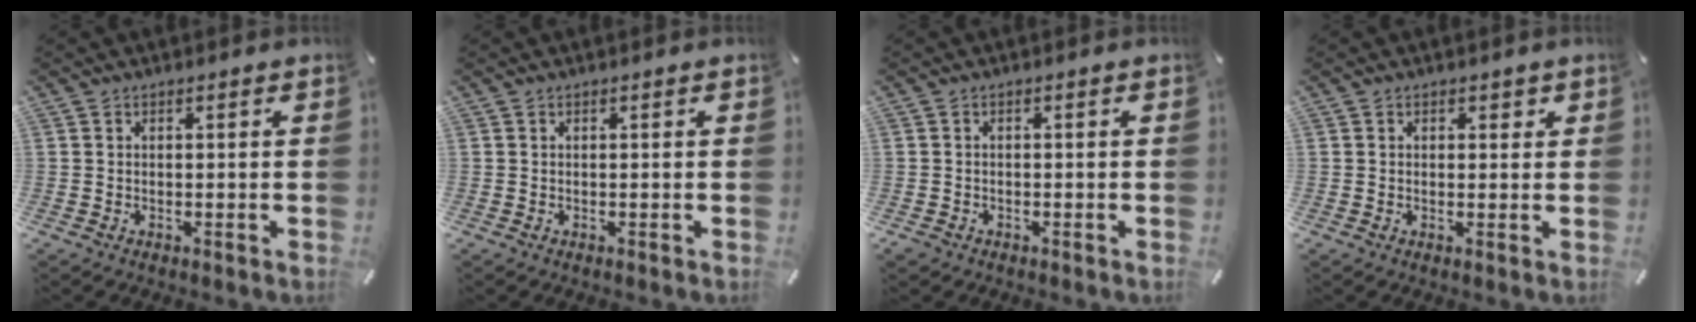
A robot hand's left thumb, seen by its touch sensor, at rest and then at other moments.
{"total": 0.0}
{"total": 1.1, "force": [-0.6, 0.8, 0.4], "torque": [-0.007, 0.003, -0.014]}
{"total": 1.2, "force": [0.4, 1.0, 0.5], "torque": [0.005, -0.001, 0.003]}